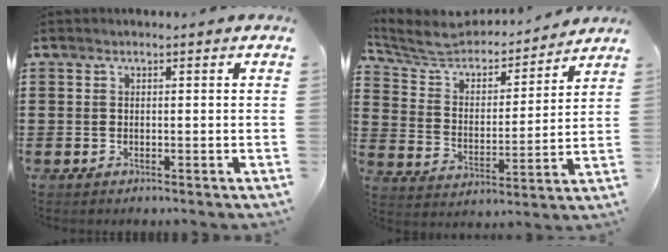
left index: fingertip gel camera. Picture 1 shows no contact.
{"total": 5.8, "force": [5.3, 1.5, 1.6], "torque": [-0.061, -0.042, 0.086]}